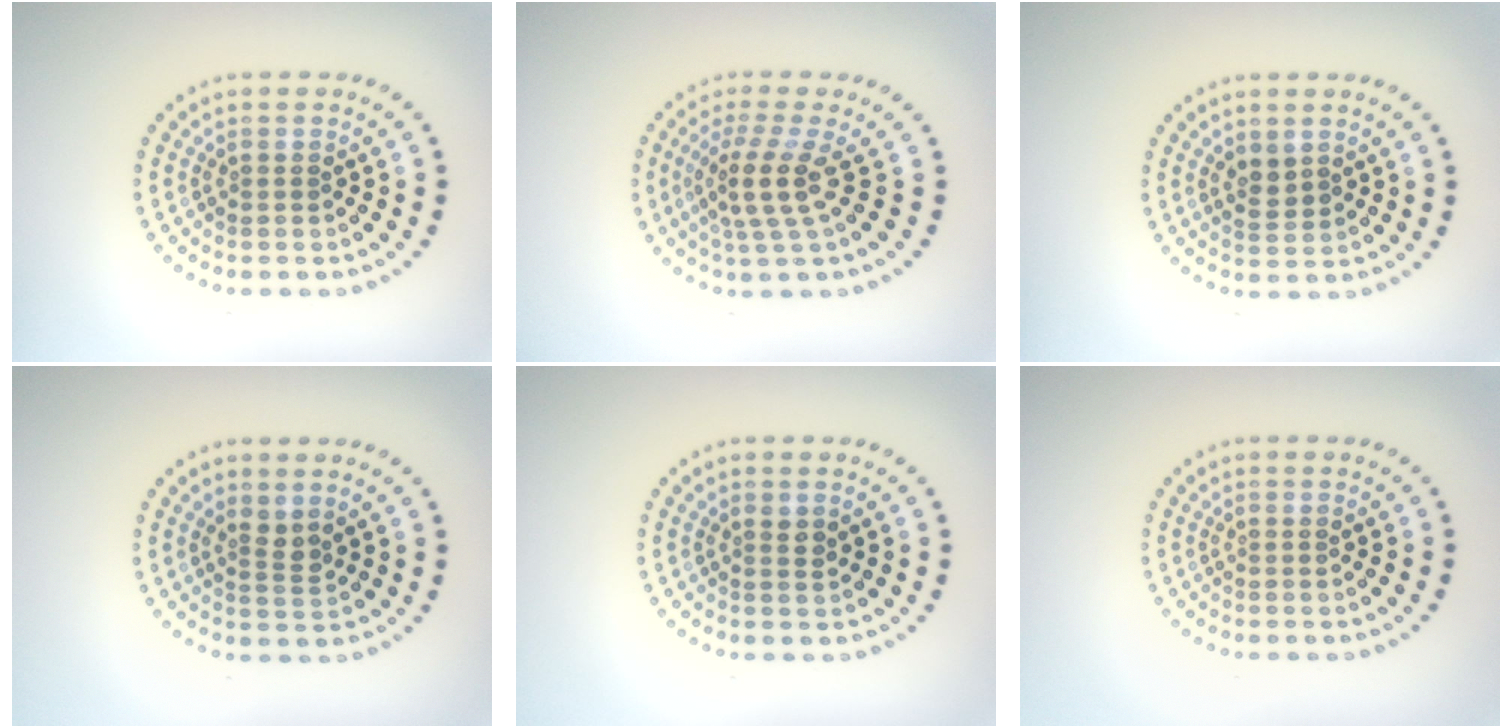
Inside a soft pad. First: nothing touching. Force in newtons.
{"total": 3.5, "press": 2.5, "slide": 2.5}
{"total": 1.8, "press": 1.6, "slide": 0.7}
{"total": 1.5, "press": 1.1, "slide": 1.0}
{"total": 1.0, "press": 0.8, "slide": 0.5}
{"total": 0.0}